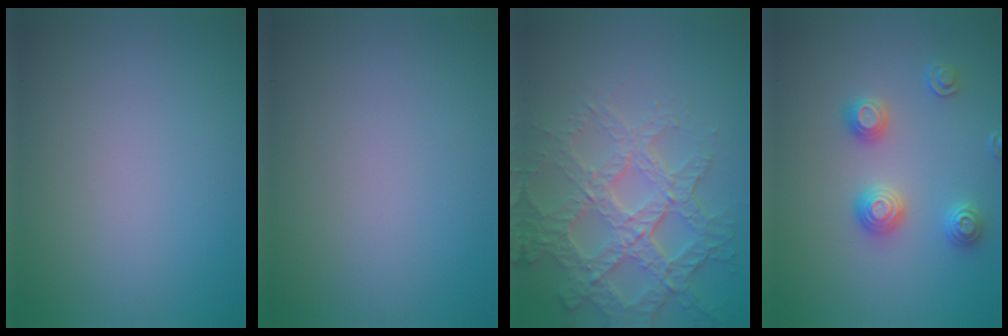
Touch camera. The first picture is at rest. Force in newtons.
{"total": 0.0}
{"total": 7.1, "press": 5.1, "slide": 5.0}
{"total": 2.8, "press": 2.7, "slide": 0.8}